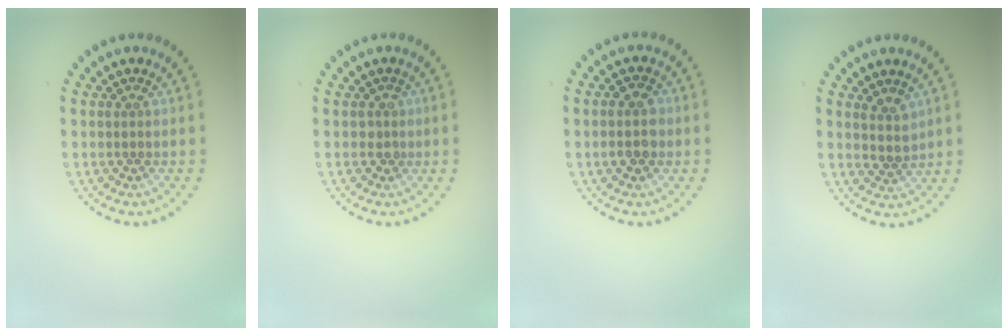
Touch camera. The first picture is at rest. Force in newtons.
{"total": 1.2, "press": 0.9, "slide": 0.7}
{"total": 2.5, "press": 2.5, "slide": 0.3}
{"total": 2.0, "press": 1.6, "slide": 1.2}